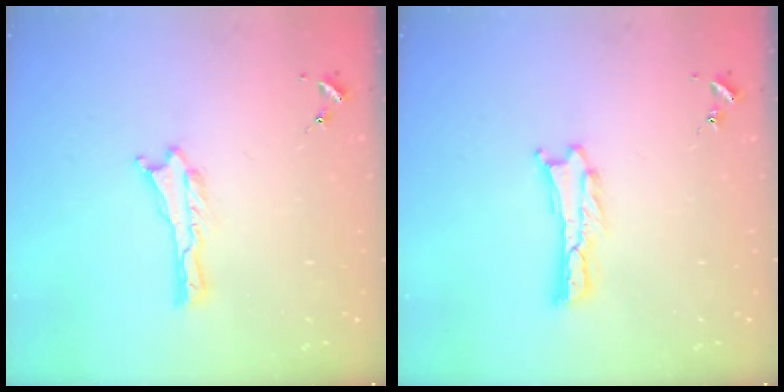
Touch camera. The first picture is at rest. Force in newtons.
{"total": 0.7, "press": 0.7, "slide": 0.2}